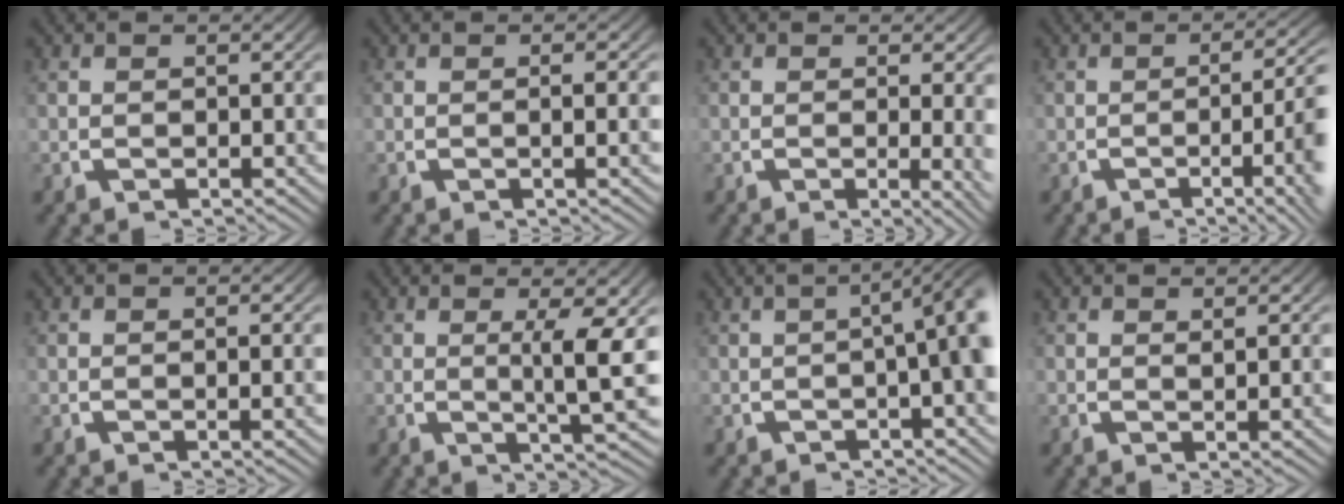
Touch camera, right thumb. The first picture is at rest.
{"total": 1.3, "force": [0.1, -0.3, 1.2], "torque": [-0.025, 0.006, -0.001]}
{"total": 2.6, "force": [-0.2, 0.5, 2.6], "torque": [-0.033, -0.009, -0.003]}
{"total": 7.1, "force": [-2.6, 2.2, 6.2], "torque": [-0.100, -0.008, -0.038]}
{"total": 0.6, "force": [0.1, -0.2, 0.6], "torque": [-0.014, 0.004, 0.000]}
{"total": 5.4, "force": [0.7, 0.7, 5.3], "torque": [-0.089, -0.002, 0.009]}
{"total": 6.3, "force": [0.6, 1.9, 5.9], "torque": [-0.076, 0.019, 0.000]}
{"total": 0.9, "force": [0.7, -0.2, 0.6], "torque": [-0.012, 0.000, 0.013]}